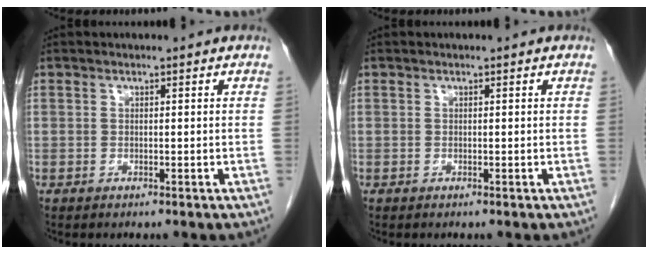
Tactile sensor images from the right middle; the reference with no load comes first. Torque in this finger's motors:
{"motor_torque": [0.00, 0.00, 0.11, -0.01]}